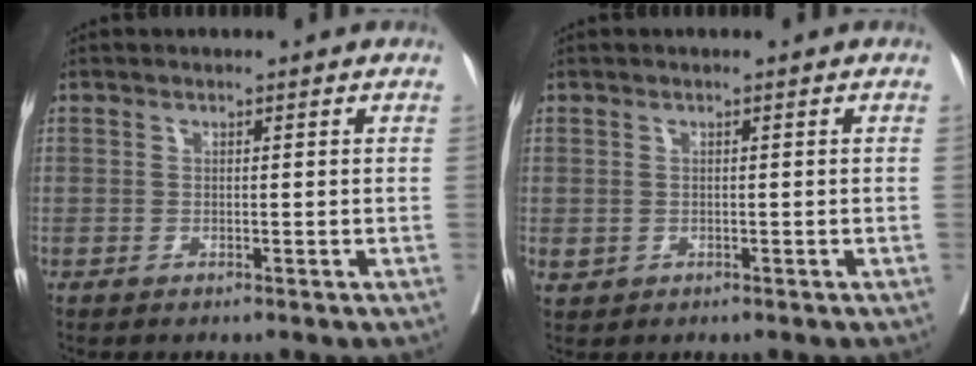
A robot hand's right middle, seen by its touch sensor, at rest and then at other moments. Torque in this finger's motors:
{"motor_torque": [1.04, -1.10, 0.13, 0.02]}